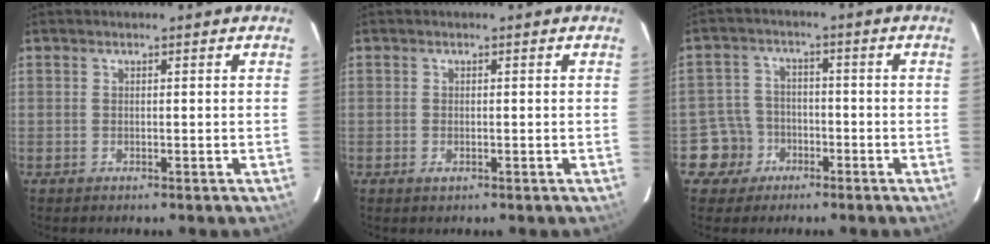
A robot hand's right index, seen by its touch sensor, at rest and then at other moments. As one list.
[{"total": 0.8, "force": [-0.2, 0.5, 0.6], "torque": [-0.011, -0.002, -0.003]}, {"total": 6.0, "force": [-2.9, 5.2, 0.0], "torque": [-0.017, 0.024, -0.050]}]